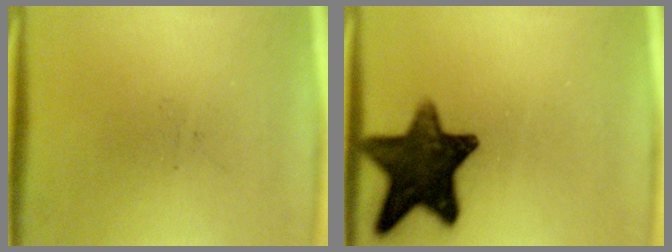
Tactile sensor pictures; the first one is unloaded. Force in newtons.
{"total": 13.6}